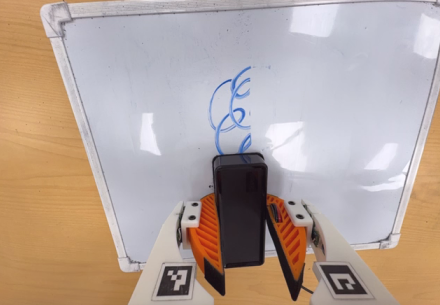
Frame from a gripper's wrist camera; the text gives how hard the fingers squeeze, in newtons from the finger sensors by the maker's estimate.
{"total": 7.5, "left": 8.7, "right": 6.3}